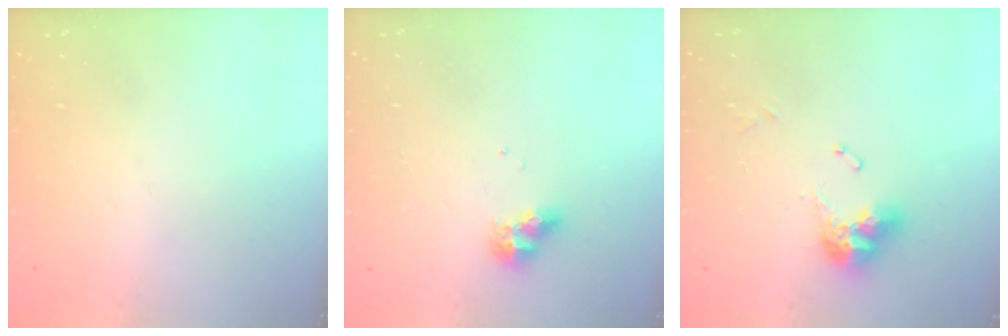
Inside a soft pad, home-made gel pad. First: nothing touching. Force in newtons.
{"total": 8.8, "press": 8.7, "slide": 0.9}
{"total": 10.2, "press": 10.1, "slide": 1.0}